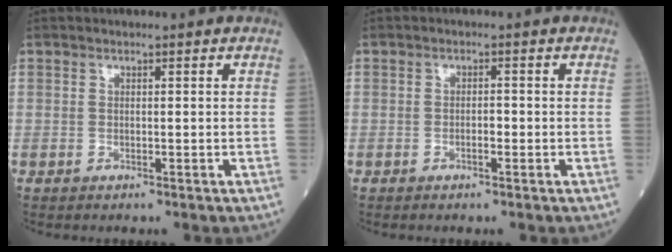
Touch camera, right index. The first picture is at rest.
{"total": 1.3, "force": [-0.5, 0.4, 1.2], "torque": [-0.018, 0.003, -0.010]}